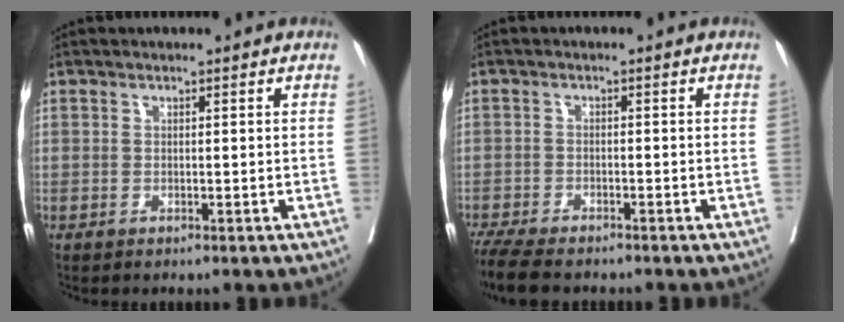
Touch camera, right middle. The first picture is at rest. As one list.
[{"total": 8.6, "force": [-7.2, 2.0, 4.2], "torque": [-0.071, -0.017, -0.118]}]